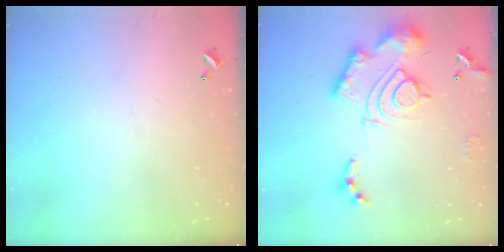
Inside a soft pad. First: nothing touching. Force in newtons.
{"total": 17.9, "press": 17.8, "slide": 1.9}